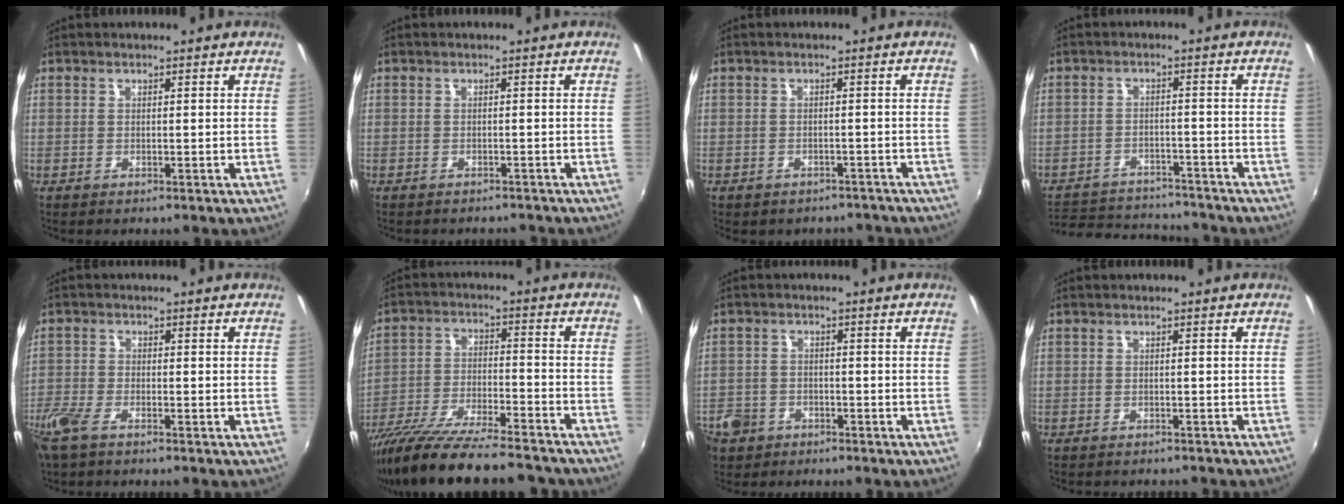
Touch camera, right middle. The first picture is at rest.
{"total": 3.5, "force": [-3.2, 1.1, 1.0], "torque": [-0.022, -0.013, -0.040]}
{"total": 6.2, "force": [-5.3, 2.9, 1.7], "torque": [-0.036, -0.009, -0.058]}
{"total": 14.8, "force": [-13.2, 4.9, 4.5], "torque": [-0.114, 0.009, -0.189]}
{"total": 6.2, "force": [-4.4, 2.3, 3.8], "torque": [-0.102, -0.015, -0.092]}
{"total": 22.0, "force": [-18.7, 3.7, 11.0], "torque": [-0.208, -0.058, -0.293]}
{"total": 8.0, "force": [-4.3, 6.3, 2.4], "torque": [-0.082, 0.009, -0.070]}
{"total": 3.0, "force": [-2.8, 0.8, 0.8], "torque": [-0.023, -0.012, -0.039]}